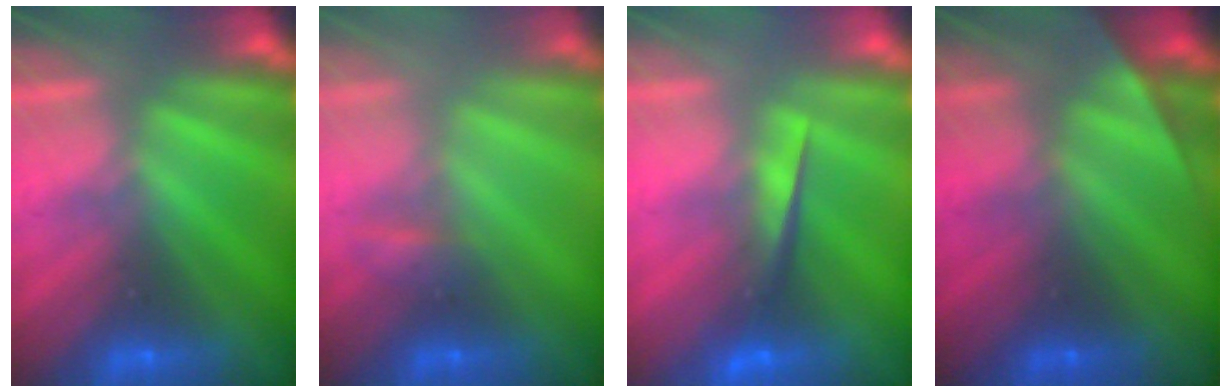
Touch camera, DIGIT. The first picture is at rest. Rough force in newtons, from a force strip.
{"total": 2.1}
{"total": 4.6}
{"total": 2.1}